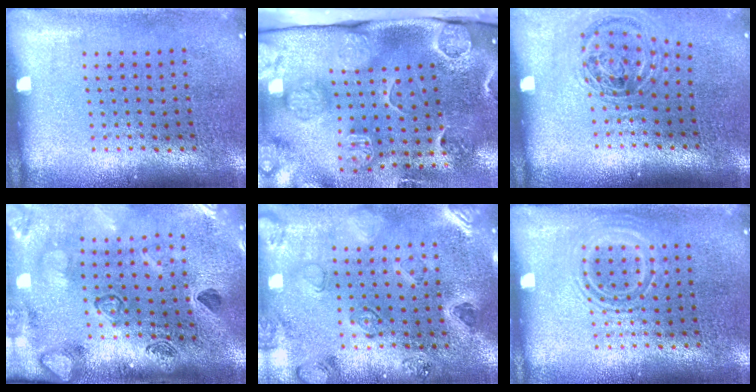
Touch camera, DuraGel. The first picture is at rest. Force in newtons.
{"total": 4.5, "press": 3.4, "slide": 2.8}
{"total": 1.2, "press": 1.1, "slide": 0.4}
{"total": 2.5, "press": 2.4, "slide": 0.8}
{"total": 1.1, "press": 1.1, "slide": 0.3}
{"total": 1.1, "press": 1.1, "slide": 0.3}